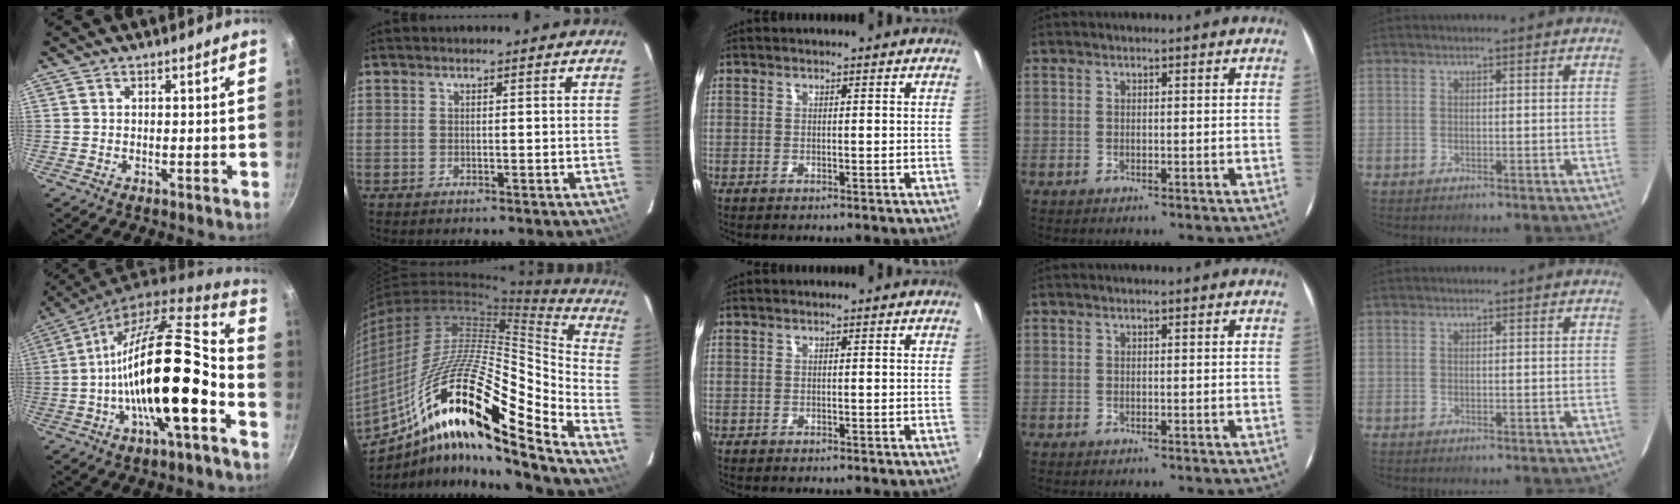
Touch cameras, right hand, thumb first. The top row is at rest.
{"thumb": {"total": 20.4, "force": [-6.4, 5.8, 18.5], "torque": [-0.283, 0.041, -0.117]}, "index": {"total": 27.2, "force": [-12.5, 5.7, 23.5], "torque": [-0.394, -0.052, -0.229]}}